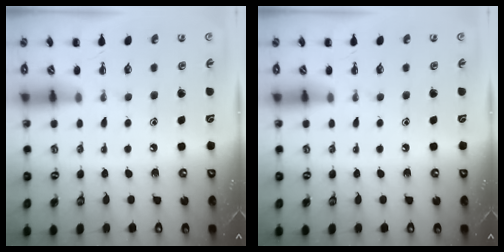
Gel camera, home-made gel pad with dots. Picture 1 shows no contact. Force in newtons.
{"total": 0.0}